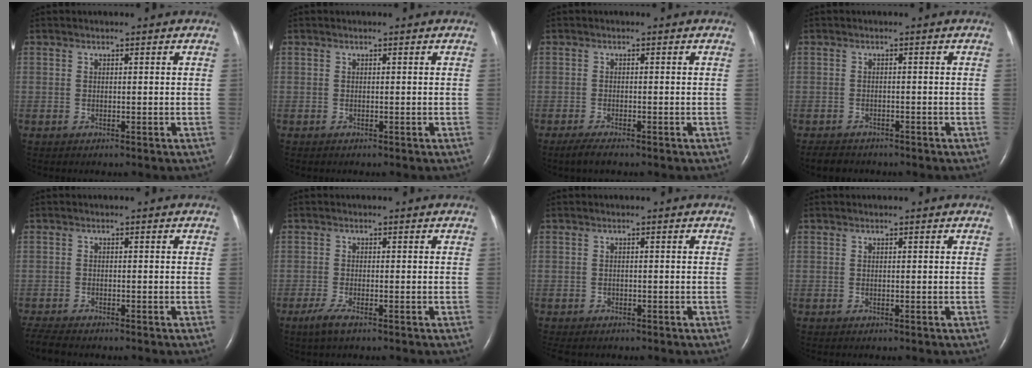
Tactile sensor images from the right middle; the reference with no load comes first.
{"total": 0.0}
{"total": 2.5, "force": [-1.9, 0.3, 1.6], "torque": [-0.041, -0.008, -0.035]}
{"total": 3.5, "force": [-3.1, 1.5, 0.9], "torque": [-0.020, -0.004, -0.043]}
{"total": 3.9, "force": [-3.5, 0.4, 1.5], "torque": [-0.034, -0.016, -0.062]}
{"total": 2.7, "force": [-1.7, 0.3, 2.0], "torque": [-0.052, -0.008, -0.038]}
{"total": 2.6, "force": [-2.1, 1.3, 0.8], "torque": [-0.014, -0.002, -0.028]}
{"total": 0.0}